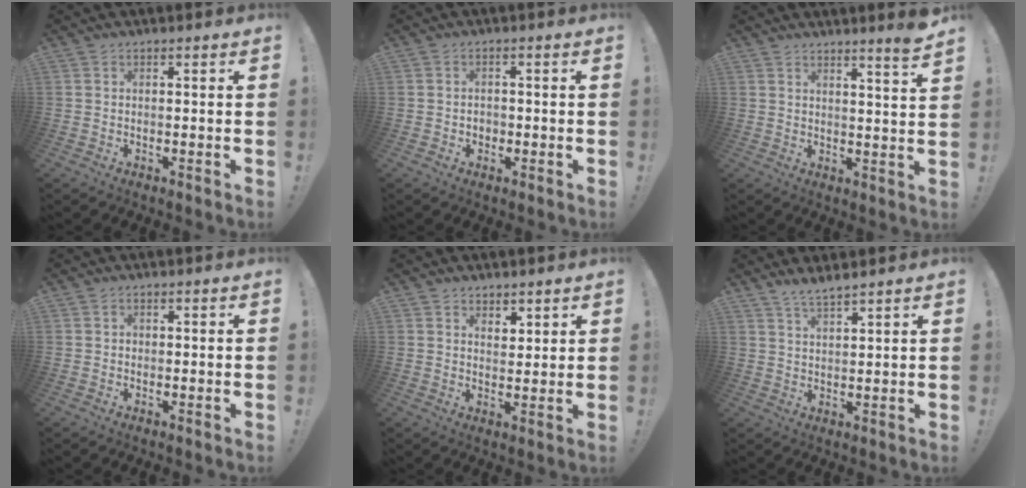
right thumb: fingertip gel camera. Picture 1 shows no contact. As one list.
[{"total": 2.0, "force": [-0.8, 1.6, 0.8], "torque": [-0.012, 0.004, -0.016]}, {"total": 5.0, "force": [4.1, -0.6, 2.9], "torque": [-0.033, -0.036, 0.064]}, {"total": 0.8, "force": [-0.2, 0.8, 0.3], "torque": [-0.009, 0.005, -0.004]}, {"total": 3.8, "force": [2.9, 2.4, 0.7], "torque": [-0.002, -0.020, 0.051]}, {"total": 4.1, "force": [3.8, 0.1, 1.5], "torque": [-0.028, -0.025, 0.068]}]